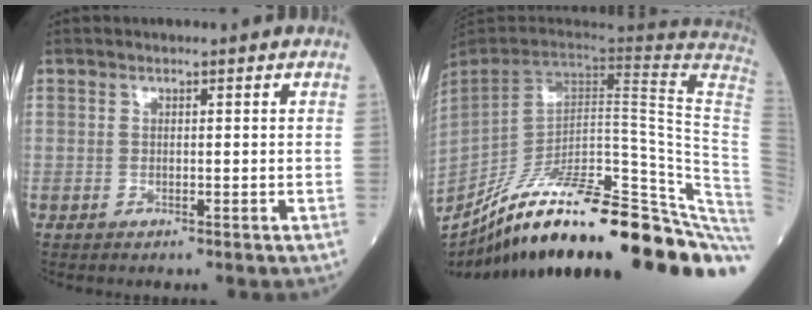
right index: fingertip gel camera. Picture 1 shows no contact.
{"total": 36.9, "force": [-28.2, 3.2, 23.5], "torque": [-0.230, -0.050, -0.395]}